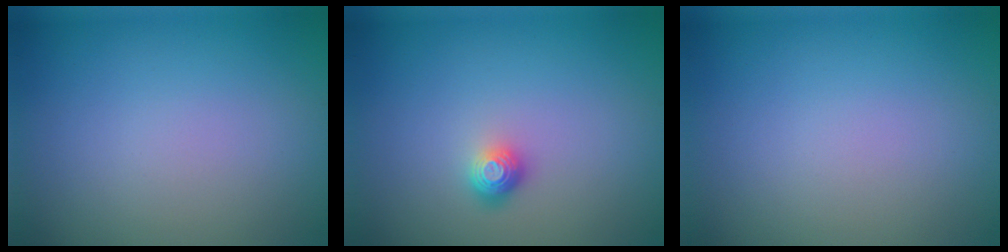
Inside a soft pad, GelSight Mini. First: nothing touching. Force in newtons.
{"total": 1.5, "press": 1.1, "slide": 1.0}
{"total": 0.0}